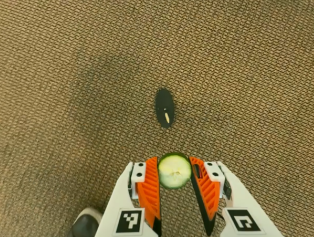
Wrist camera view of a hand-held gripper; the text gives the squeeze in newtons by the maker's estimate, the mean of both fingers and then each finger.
{"total": 7.0, "left": 7.0, "right": 6.9}